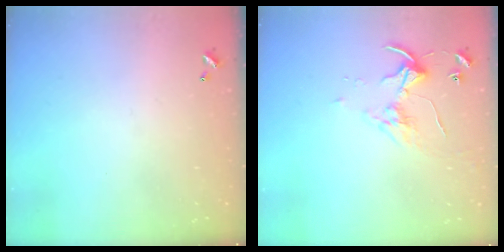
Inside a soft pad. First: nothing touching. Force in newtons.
{"total": 4.6, "press": 4.6, "slide": 0.4}